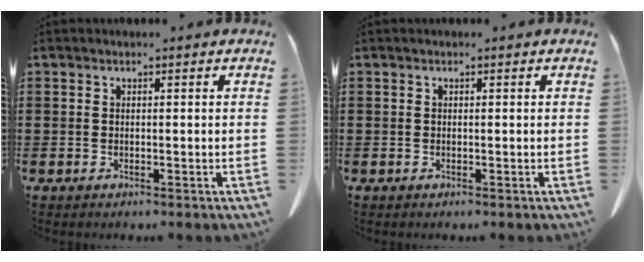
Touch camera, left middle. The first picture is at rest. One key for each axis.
{"total": 0.0}